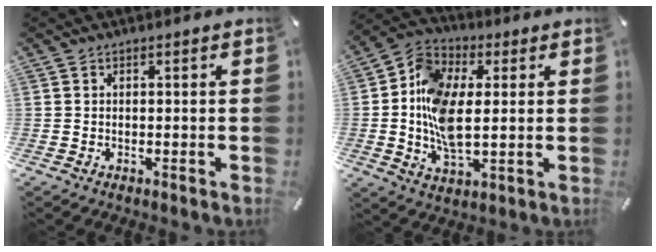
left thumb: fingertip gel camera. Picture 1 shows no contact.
{"total": 12.9, "force": [0.0, 8.2, 9.9], "torque": [-0.235, 0.000, 0.000]}